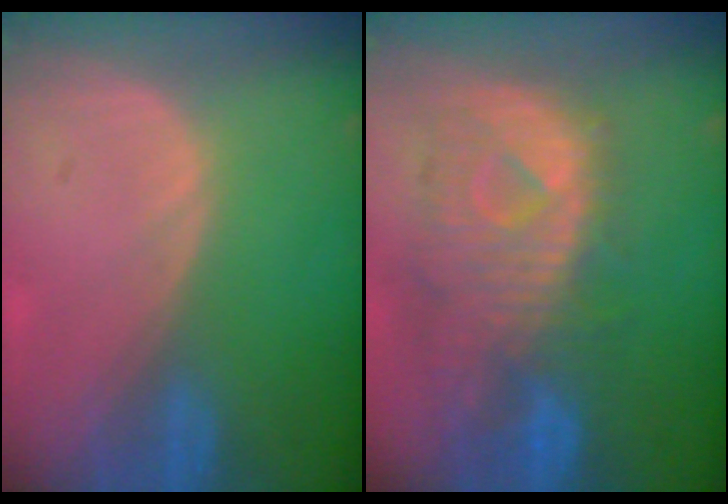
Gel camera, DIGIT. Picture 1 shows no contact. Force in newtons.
{"total": 10.9, "press": 9.7, "slide": 5.0}